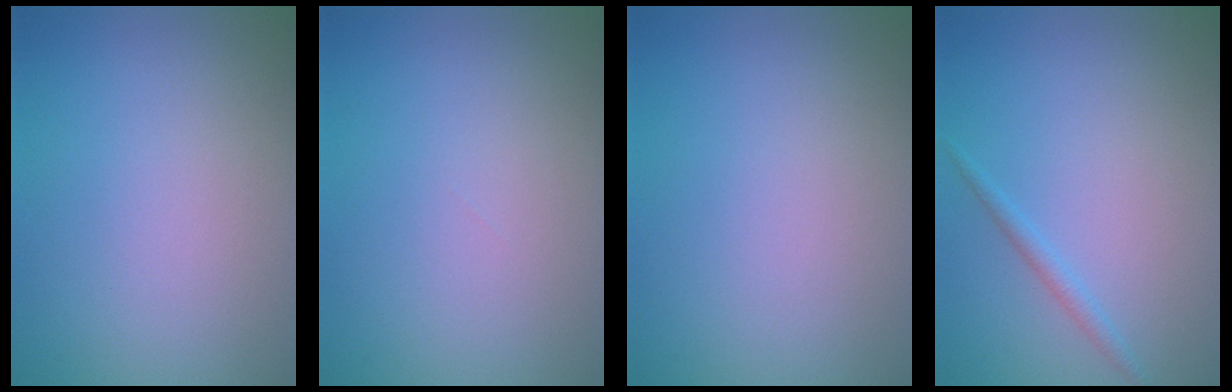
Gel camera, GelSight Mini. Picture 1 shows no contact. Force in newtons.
{"total": 0.0}
{"total": 0.0}
{"total": 1.0, "press": 1.0, "slide": 0.1}